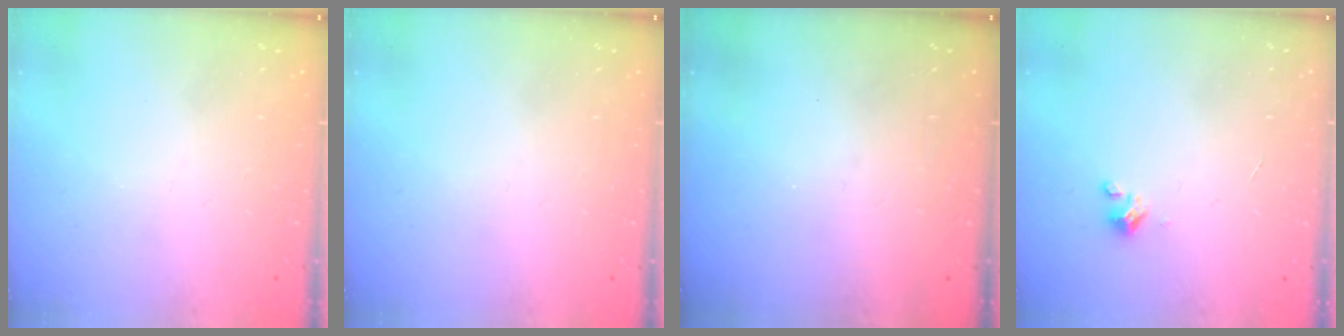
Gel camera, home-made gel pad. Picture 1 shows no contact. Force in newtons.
{"total": 0.0}
{"total": 0.0}
{"total": 2.0, "press": 2.0, "slide": 0.2}